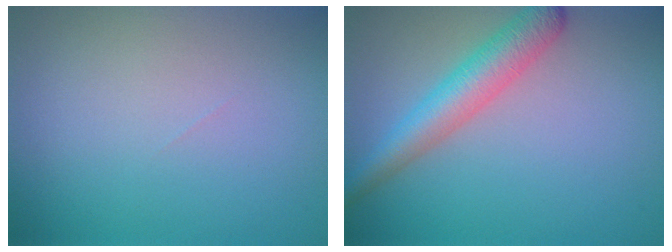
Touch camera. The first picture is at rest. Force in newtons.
{"total": 4.4, "press": 4.4, "slide": 0.1}